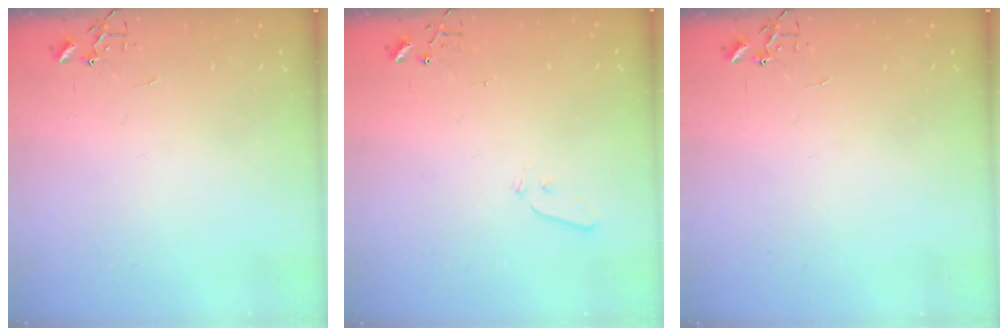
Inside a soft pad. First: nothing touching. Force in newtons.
{"total": 4.0, "press": 3.9, "slide": 0.6}
{"total": 0.0}